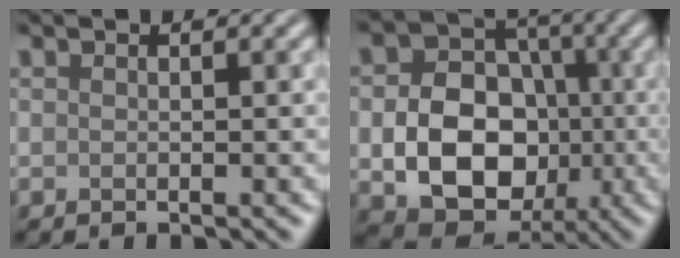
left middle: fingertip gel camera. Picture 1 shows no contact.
{"total": 9.3, "force": [-1.8, 7.1, 5.7], "torque": [-0.100, -0.008, -0.031]}